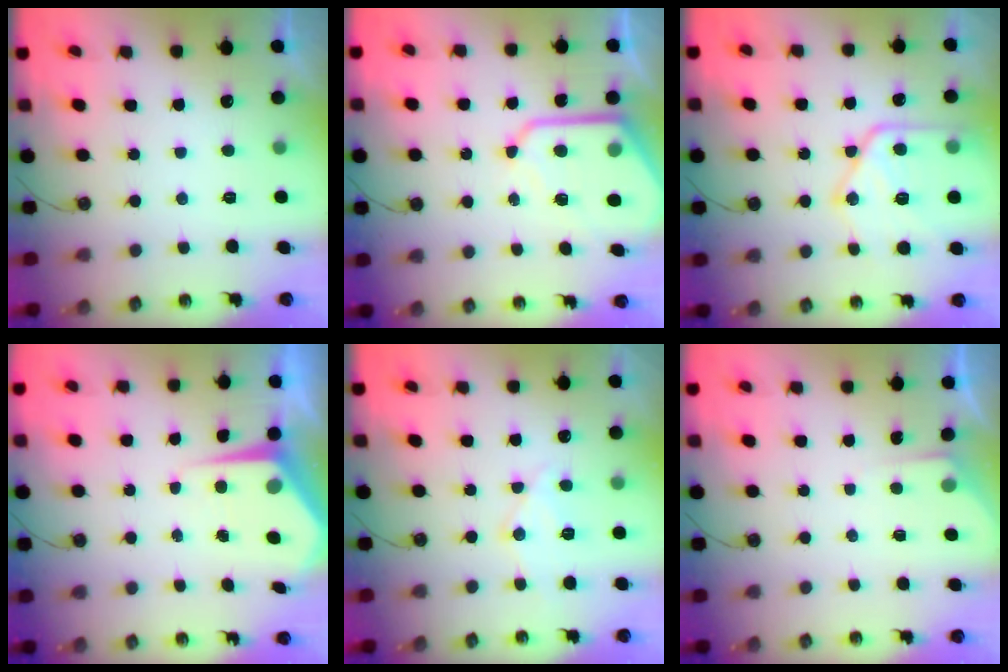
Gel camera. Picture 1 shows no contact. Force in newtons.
{"total": 12.2, "press": 12.1, "slide": 1.0}
{"total": 17.4, "press": 17.3, "slide": 1.6}
{"total": 5.9, "press": 5.9, "slide": 0.4}
{"total": 11.3, "press": 11.2, "slide": 0.9}
{"total": 3.4, "press": 3.4, "slide": 0.4}